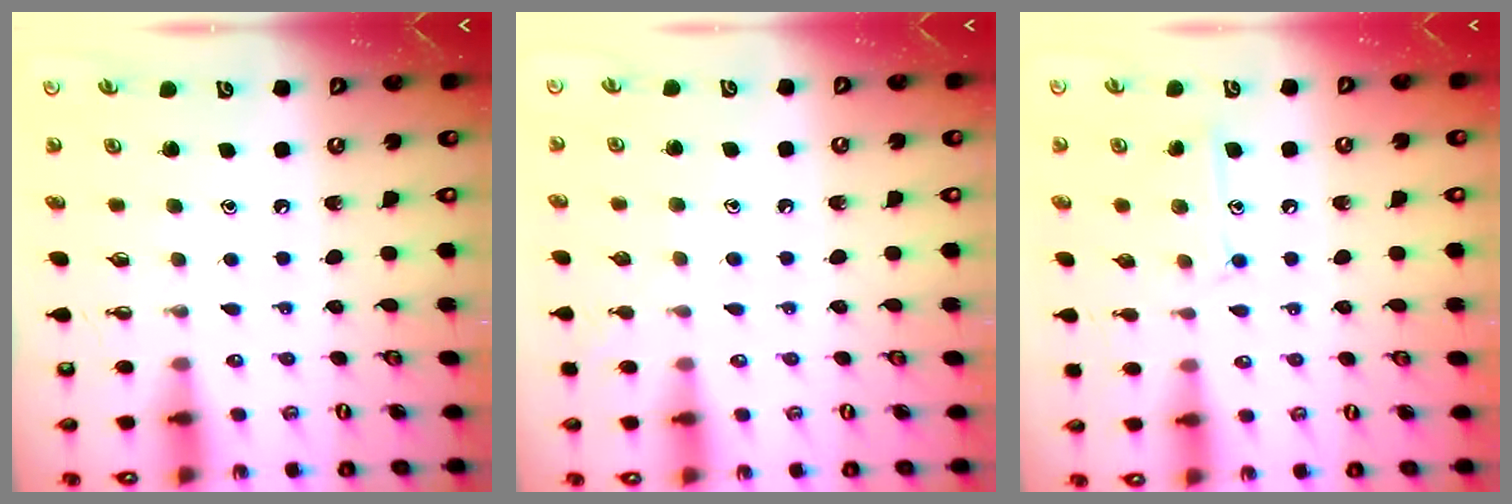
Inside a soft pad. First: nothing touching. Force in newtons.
{"total": 4.8, "press": 4.8, "slide": 0.5}
{"total": 10.1, "press": 10.1, "slide": 0.7}